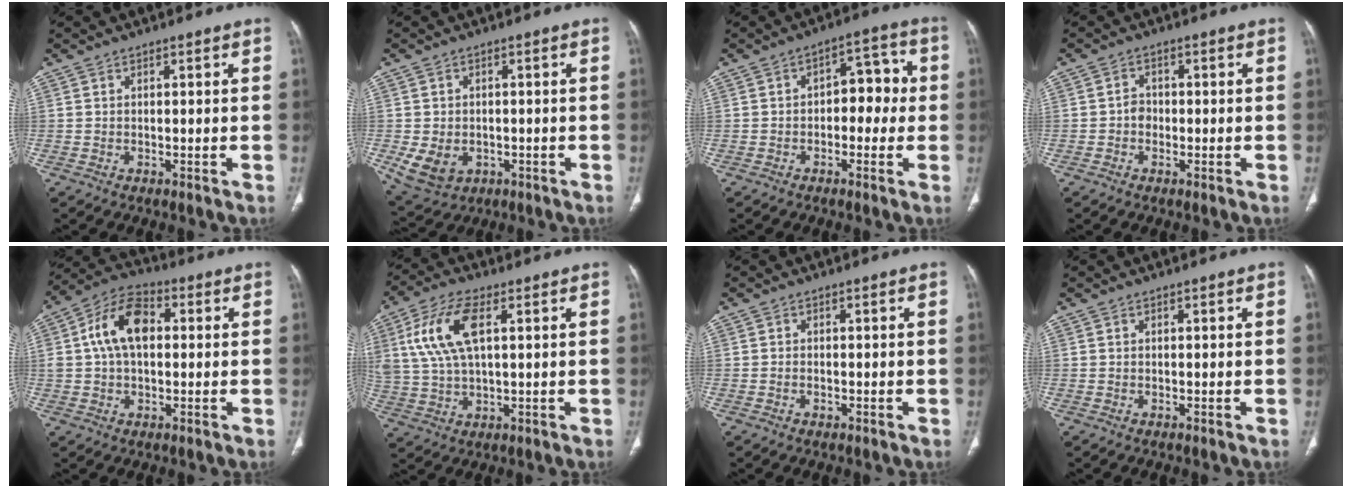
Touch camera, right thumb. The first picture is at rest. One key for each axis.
{"total": 7.3, "fx": -1.7, "fy": 5.6, "fz": 4.3, "tx": -0.074, "ty": 0.004, "tz": -0.011}
{"total": 7.6, "fx": -0.4, "fy": 4.8, "fz": 5.9, "tx": -0.042, "ty": 0.032, "tz": -0.015}
{"total": 2.2, "fx": -0.6, "fy": 1.9, "fz": 1.0, "tx": -0.003, "ty": 0.008, "tz": -0.016}
{"total": 11.9, "fx": 1.7, "fy": 7.4, "fz": 9.1, "tx": -0.164, "ty": 0.027, "tz": 0.024}
{"total": 12.7, "fx": 3.8, "fy": 5.8, "fz": 10.6, "tx": -0.234, "ty": 0.006, "tz": 0.077}
{"total": 0.8, "fx": -0.3, "fy": 0.6, "fz": 0.5, "tx": -0.009, "ty": 0.004, "tz": -0.005}
{"total": 0.0}